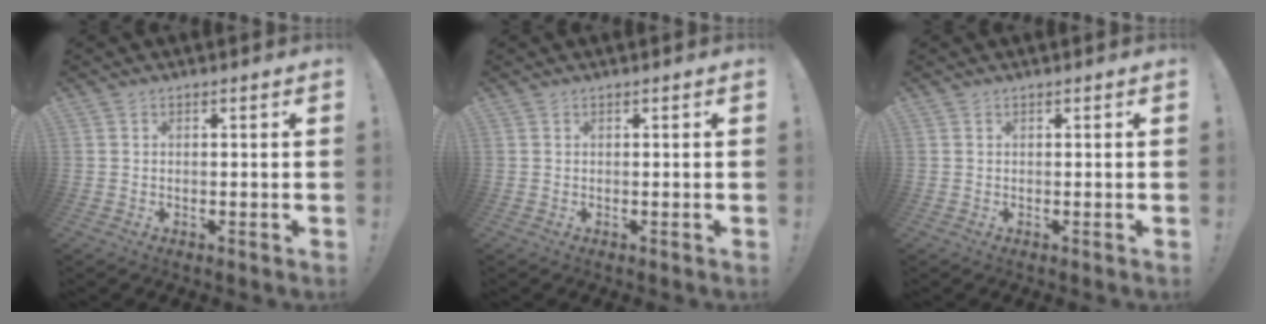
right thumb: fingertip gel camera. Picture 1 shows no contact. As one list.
[{"total": 0.0}, {"total": 0.0}]